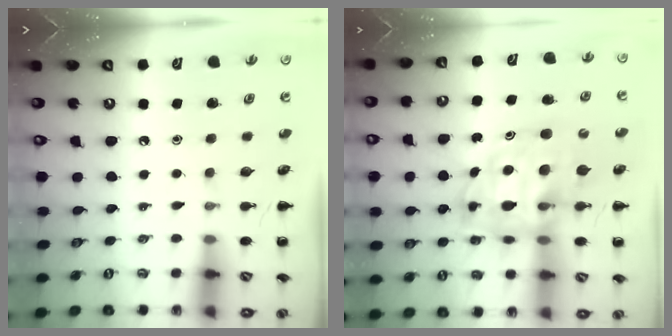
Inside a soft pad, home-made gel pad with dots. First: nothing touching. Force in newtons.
{"total": 12.1, "press": 11.5, "slide": 3.6}